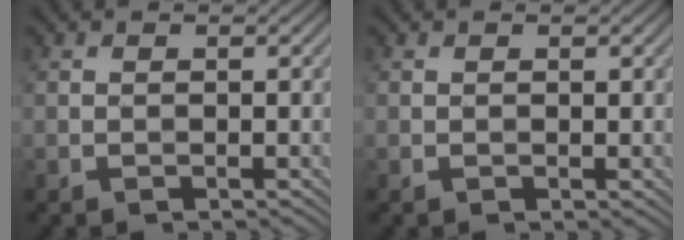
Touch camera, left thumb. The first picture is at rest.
{"total": 0.0}